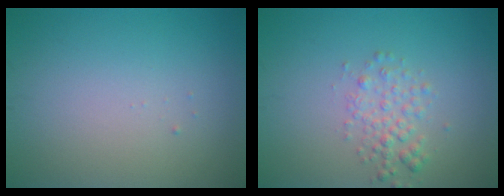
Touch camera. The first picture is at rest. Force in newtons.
{"total": 2.2, "press": 2.2, "slide": 0.1}